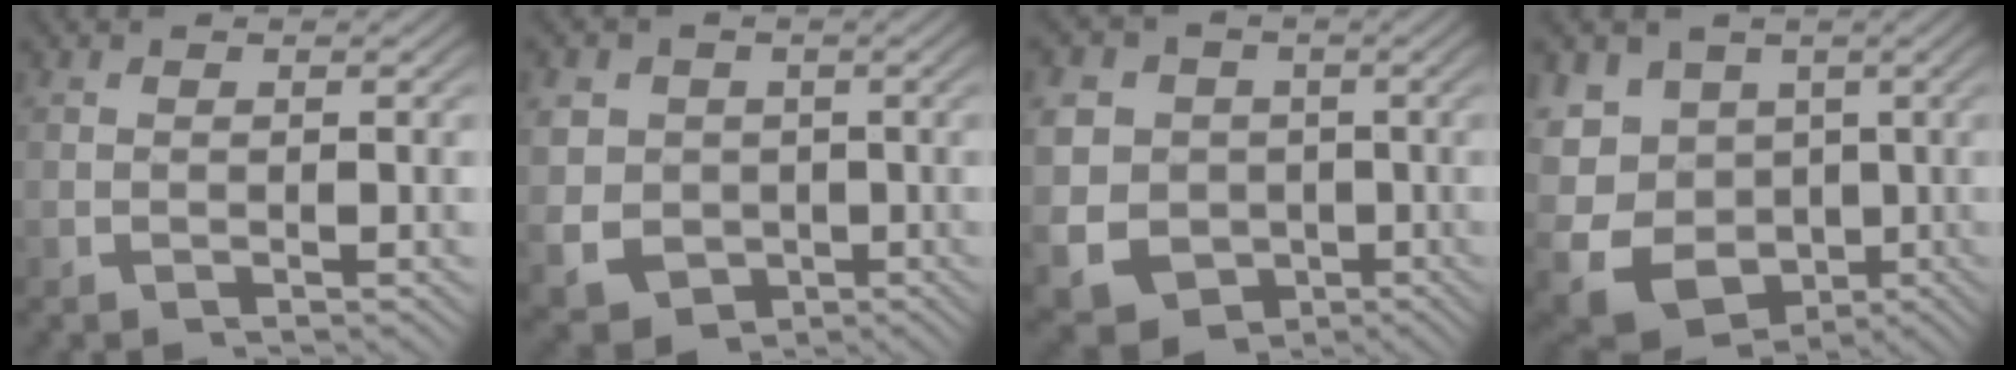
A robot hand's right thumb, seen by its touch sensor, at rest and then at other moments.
{"total": 10.1, "force": [-2.0, 8.9, 4.3], "torque": [-0.109, -0.054, -0.017]}
{"total": 15.9, "force": [-3.7, 14.1, 6.2], "torque": [-0.167, -0.074, -0.053]}
{"total": 15.6, "force": [-2.8, 13.1, 7.9], "torque": [-0.204, -0.074, -0.025]}